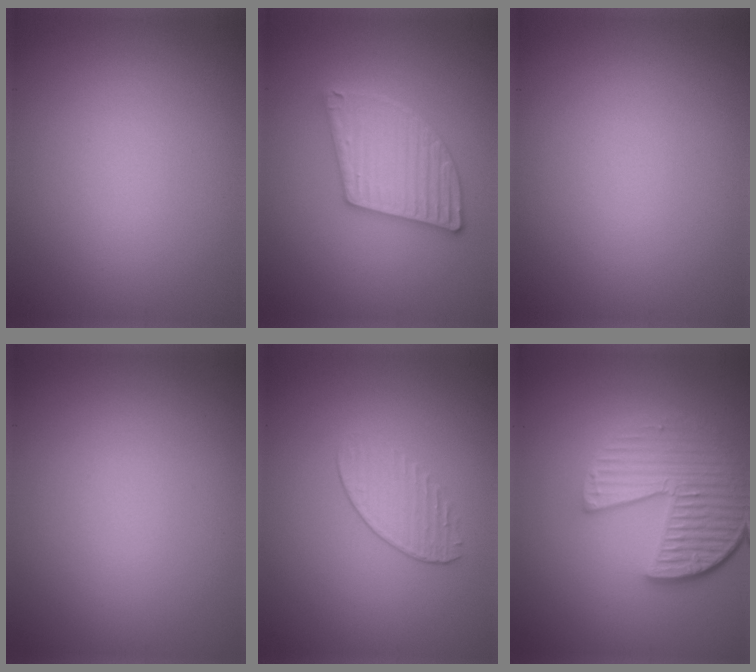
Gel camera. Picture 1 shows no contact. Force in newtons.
{"total": 5.2, "press": 5.2, "slide": 0.5}
{"total": 0.0}
{"total": 0.0}
{"total": 1.3, "press": 0.7, "slide": 1.1}
{"total": 5.7, "press": 4.2, "slide": 3.9}